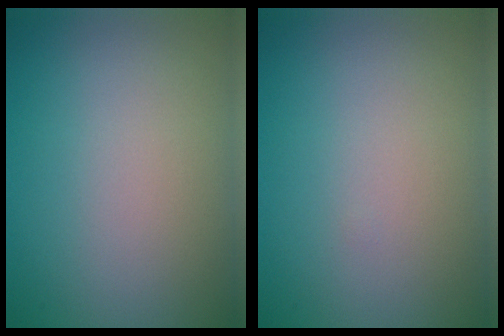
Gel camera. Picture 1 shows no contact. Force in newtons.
{"total": 0.0}